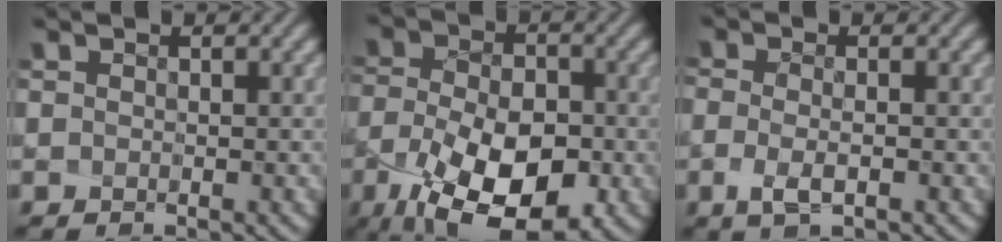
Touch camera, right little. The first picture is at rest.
{"total": 11.3, "force": [-6.1, 5.2, 8.0], "torque": [-0.150, -0.053, -0.085]}
{"total": 2.0, "force": [-1.7, -0.4, 1.0], "torque": [-0.024, -0.022, -0.019]}